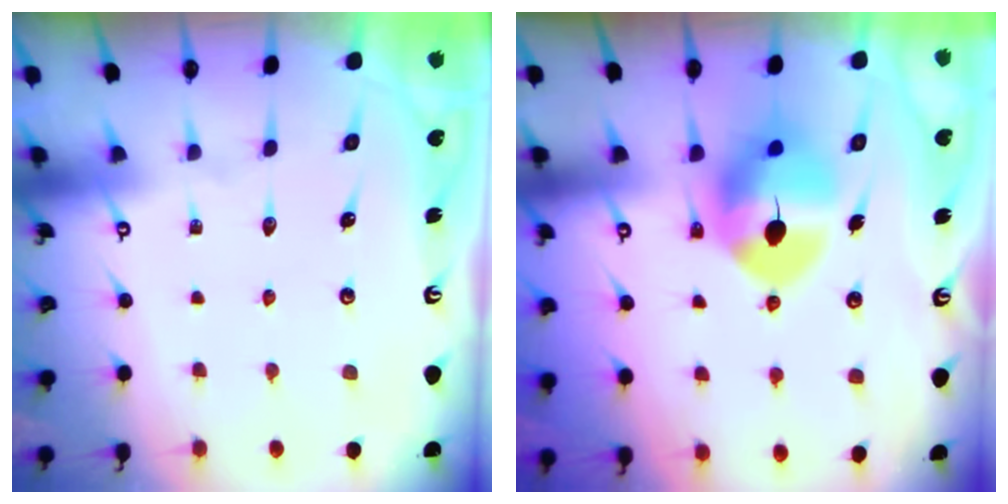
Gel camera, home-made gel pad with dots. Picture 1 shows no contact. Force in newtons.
{"total": 10.3, "press": 10.1, "slide": 1.7}